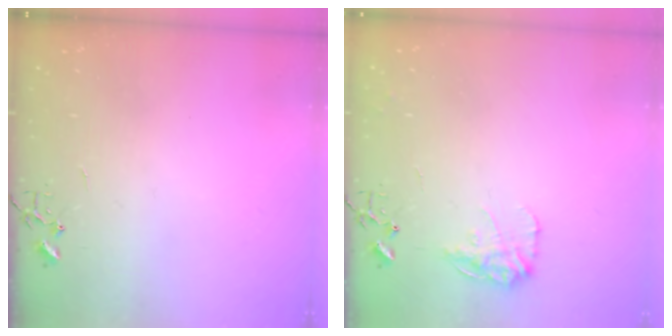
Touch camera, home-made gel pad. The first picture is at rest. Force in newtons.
{"total": 10.9, "press": 10.9, "slide": 0.4}